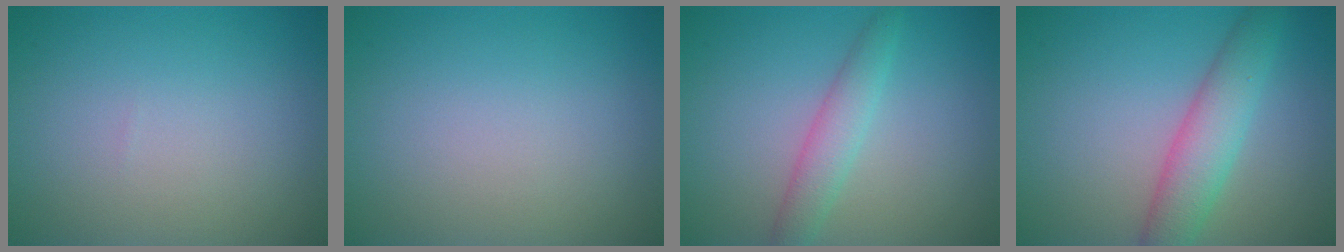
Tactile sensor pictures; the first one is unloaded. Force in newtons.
{"total": 0.0}
{"total": 2.6, "press": 2.6, "slide": 0.1}
{"total": 4.3, "press": 4.3, "slide": 0.2}